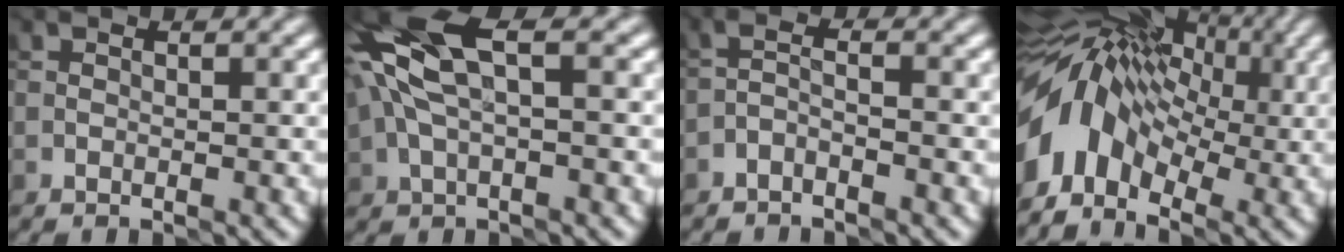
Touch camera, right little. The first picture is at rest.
{"total": 8.4, "force": [2.5, 3.7, 7.1], "torque": [-0.171, 0.021, 0.040]}
{"total": 1.4, "force": [-1.1, 0.4, 0.8], "torque": [-0.019, 0.008, -0.026]}
{"total": 10.4, "force": [-0.7, 7.1, 7.6], "torque": [-0.138, 0.017, -0.024]}